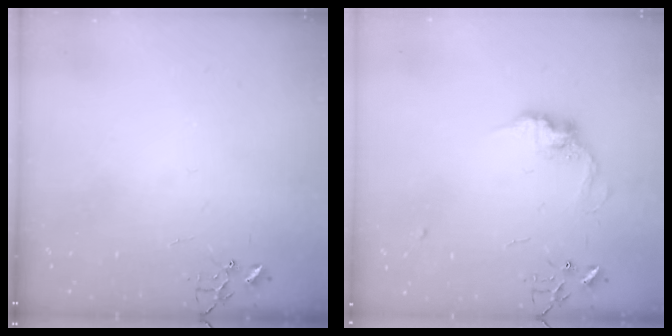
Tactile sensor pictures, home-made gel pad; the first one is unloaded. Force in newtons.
{"total": 10.7, "press": 10.7, "slide": 0.5}